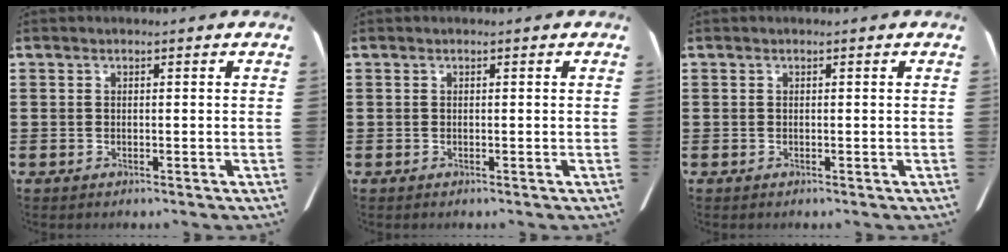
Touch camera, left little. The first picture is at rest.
{"total": 0.0}
{"total": 0.0}